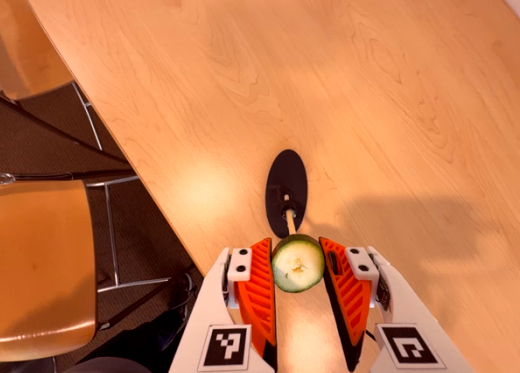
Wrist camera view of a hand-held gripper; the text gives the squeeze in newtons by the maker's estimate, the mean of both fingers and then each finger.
{"total": 10.0, "left": 10.7, "right": 9.3}